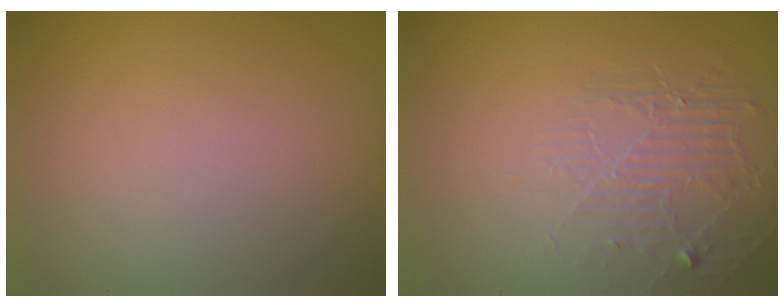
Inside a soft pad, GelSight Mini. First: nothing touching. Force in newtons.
{"total": 1.8, "press": 0.8, "slide": 1.6}